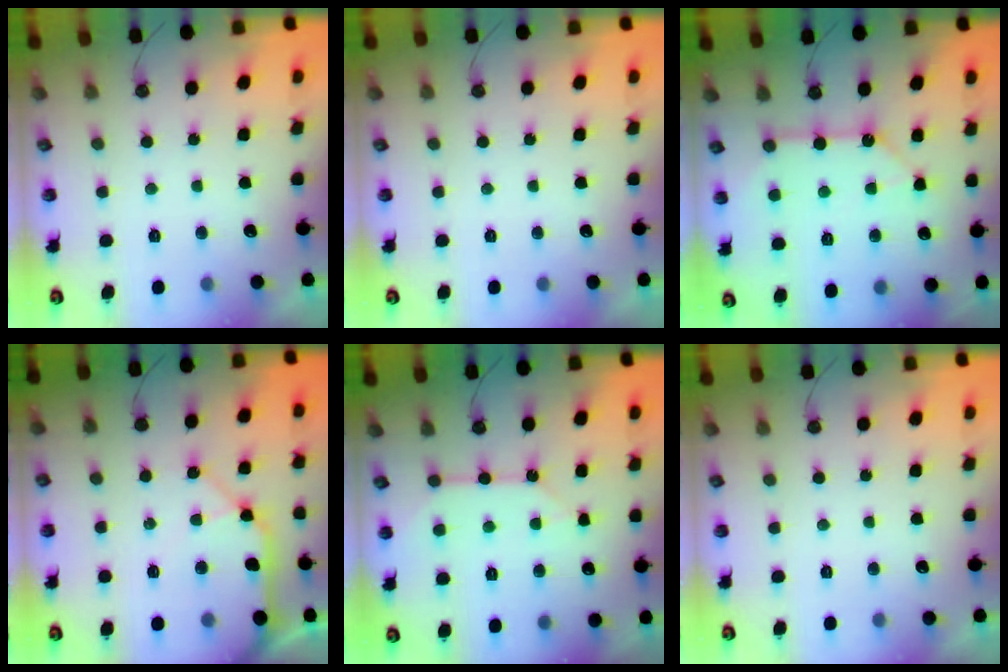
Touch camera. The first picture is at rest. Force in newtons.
{"total": 0.0}
{"total": 10.8, "press": 10.8, "slide": 0.6}
{"total": 13.4, "press": 13.2, "slide": 1.8}
{"total": 9.3, "press": 9.2, "slide": 1.1}
{"total": 0.0}